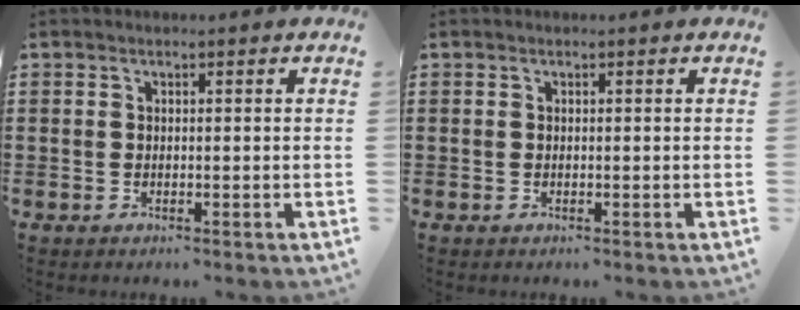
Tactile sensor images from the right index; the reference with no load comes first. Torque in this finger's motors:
{"motor_torque": [0.42, 0.92, 0.00, 0.00]}